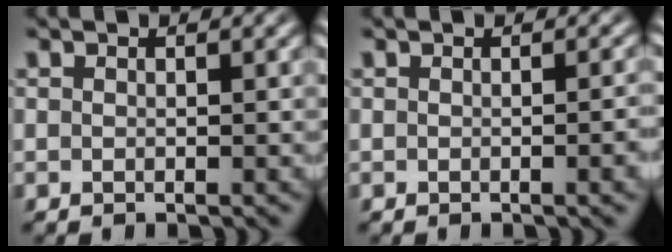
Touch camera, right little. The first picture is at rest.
{"total": 0.8, "force": [-0.3, -0.1, 0.7], "torque": [-0.009, 0.007, -0.006]}